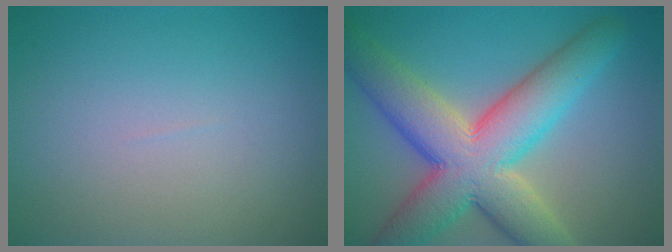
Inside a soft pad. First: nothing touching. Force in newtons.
{"total": 11.2, "press": 11.2, "slide": 0.4}